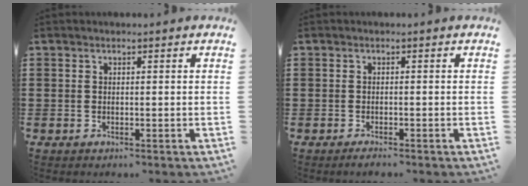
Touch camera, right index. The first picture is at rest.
{"total": 1.0, "force": [-0.9, 0.1, 0.2], "torque": [-0.006, 0.000, -0.018]}